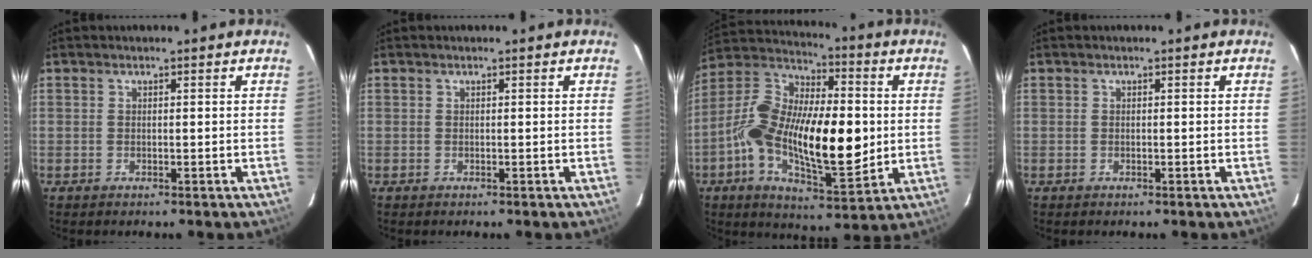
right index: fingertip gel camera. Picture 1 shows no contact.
{"total": 0.0}
{"total": 22.4, "force": [-2.3, 9.4, 20.3], "torque": [-0.372, -0.002, -0.045]}
{"total": 0.0}